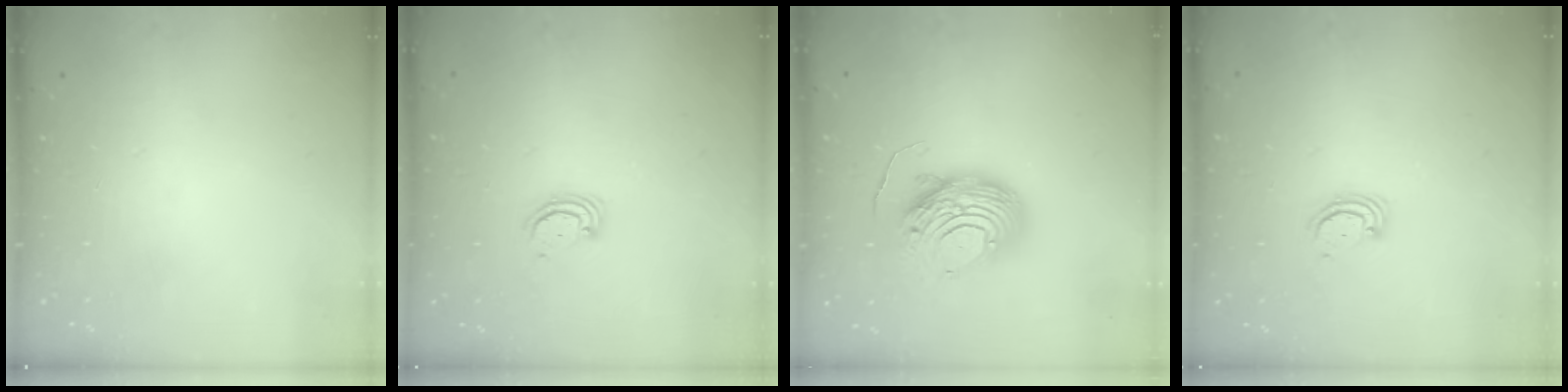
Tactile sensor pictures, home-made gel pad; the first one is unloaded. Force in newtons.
{"total": 2.9, "press": 2.9, "slide": 0.2}
{"total": 12.8, "press": 12.7, "slide": 1.3}
{"total": 2.9, "press": 2.9, "slide": 0.2}